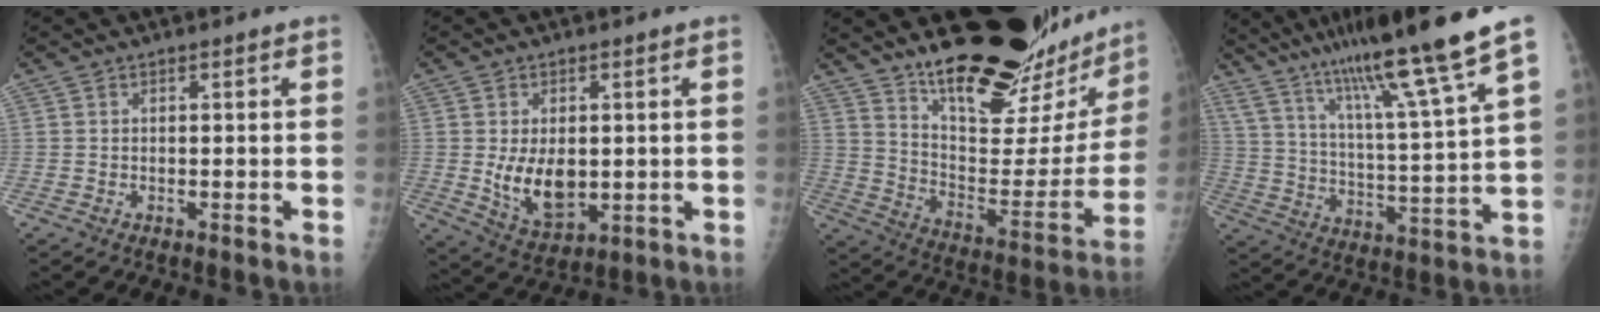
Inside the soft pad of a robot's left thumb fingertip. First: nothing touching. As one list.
[{"total": 9.4, "force": [-0.1, 6.0, 7.2], "torque": [-0.098, -0.018, 0.013]}, {"total": 27.4, "force": [21.8, 8.1, 14.6], "torque": [-0.179, -0.139, 0.316]}, {"total": 18.9, "force": [13.1, 0.2, 13.6], "torque": [-0.209, -0.055, 0.222]}]